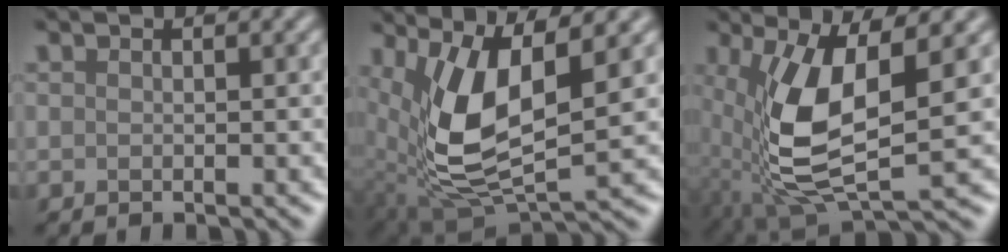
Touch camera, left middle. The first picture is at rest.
{"total": 9.2, "force": [1.8, 3.8, 8.1], "torque": [-0.184, -0.013, 0.039]}
{"total": 9.8, "force": [0.4, 4.0, 9.0], "torque": [-0.205, -0.017, 0.015]}